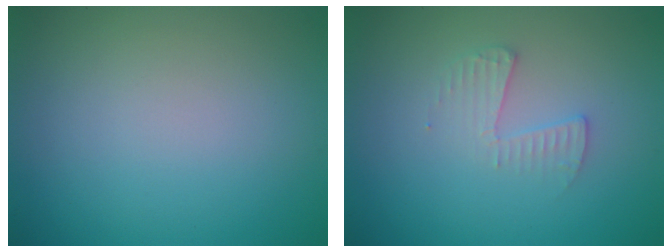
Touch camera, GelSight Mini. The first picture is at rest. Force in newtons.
{"total": 1.6, "press": 1.6, "slide": 0.1}